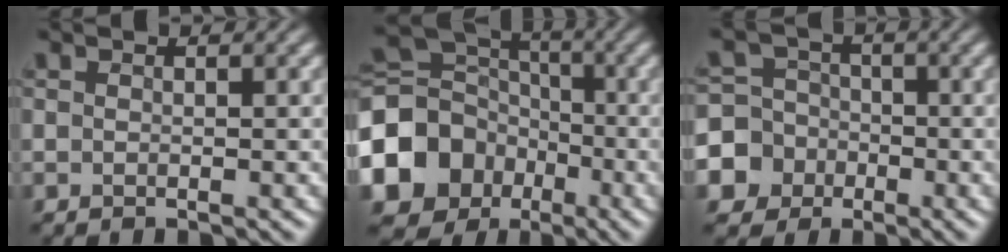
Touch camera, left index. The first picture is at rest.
{"total": 11.4, "force": [-4.0, 9.6, 4.8], "torque": [-0.122, -0.012, -0.090]}
{"total": 8.4, "force": [-3.3, 7.6, 1.1], "torque": [-0.030, -0.009, -0.085]}